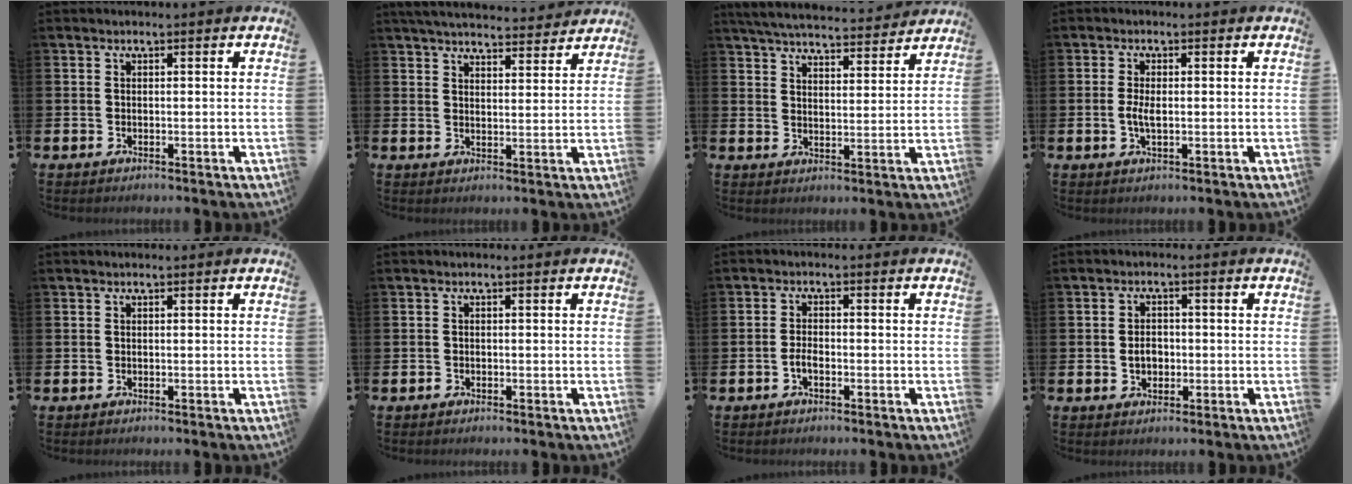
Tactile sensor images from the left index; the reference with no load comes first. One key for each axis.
{"total": 5.1, "fx": 5.0, "fy": 0.7, "fz": 0.6, "tx": -0.021, "ty": -0.032, "tz": 0.088}
{"total": 5.8, "fx": 5.7, "fy": 0.7, "fz": 1.0, "tx": -0.033, "ty": -0.042, "tz": 0.099}
{"total": 2.3, "fx": -0.2, "fy": 1.0, "fz": 2.1, "tx": -0.033, "ty": -0.001, "tz": -0.007}
{"total": 0.0}
{"total": 0.5, "fx": -0.3, "fy": 0.4, "fz": 0.0, "tx": -0.005, "ty": 0.005, "tz": -0.008}
{"total": 1.5, "fx": -0.8, "fy": 0.6, "fz": 1.1, "tx": -0.015, "ty": -0.002, "tz": -0.018}
{"total": 2.5, "fx": -0.4, "fy": 2.1, "fz": 1.4, "tx": -0.007, "ty": -0.002, "tz": -0.015}